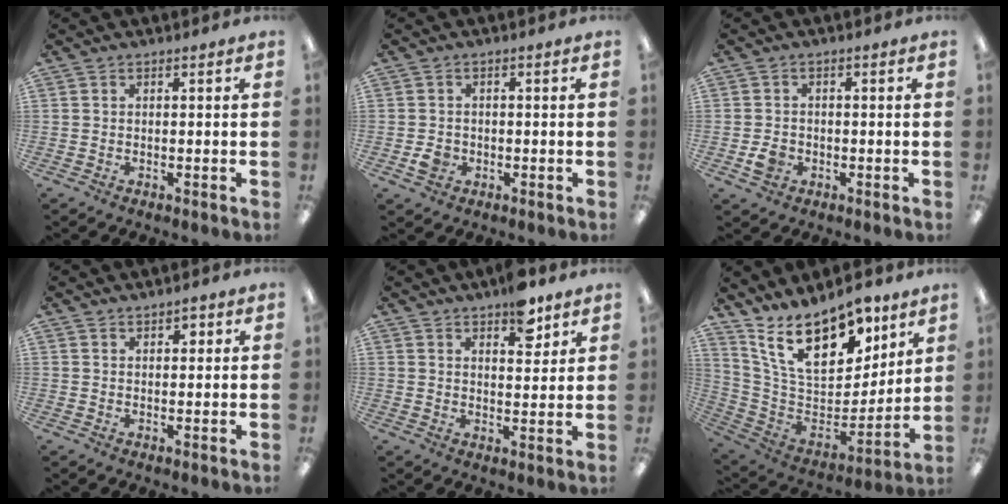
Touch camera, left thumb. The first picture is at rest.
{"total": 3.1, "force": [-0.8, 2.7, 1.4], "torque": [-0.014, 0.001, -0.014]}
{"total": 3.3, "force": [-1.1, 2.7, 1.5], "torque": [-0.014, 0.003, -0.019]}
{"total": 1.9, "force": [1.6, 0.9, 0.7], "torque": [-0.007, -0.003, 0.027]}
{"total": 8.0, "force": [5.7, 3.5, 4.4], "torque": [-0.035, -0.037, 0.093]}
{"total": 21.1, "force": [13.9, 10.1, 12.2], "torque": [-0.214, -0.087, 0.252]}